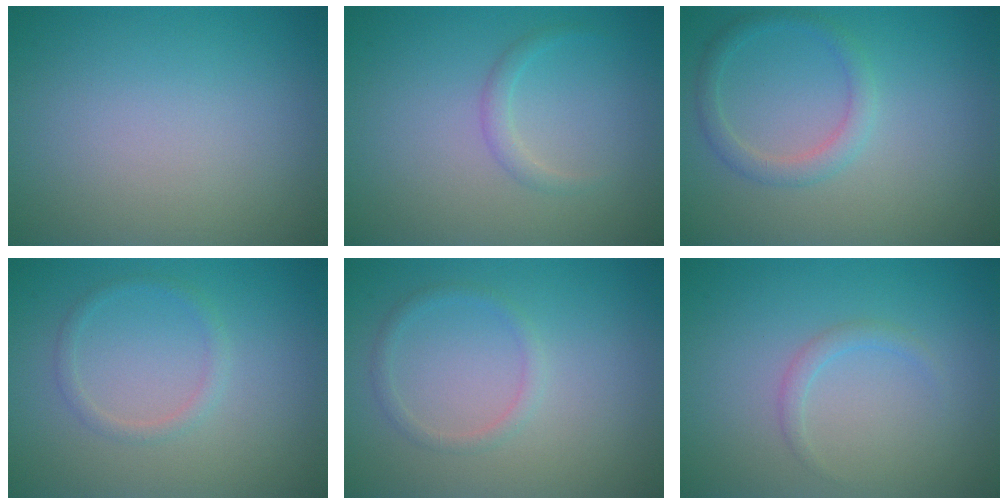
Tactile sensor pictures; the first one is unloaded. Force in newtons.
{"total": 1.1, "press": 1.1, "slide": 0.1}
{"total": 2.0, "press": 2.0, "slide": 0.1}
{"total": 1.3, "press": 1.2, "slide": 0.0}
{"total": 1.2, "press": 1.2, "slide": 0.0}
{"total": 1.1, "press": 1.1, "slide": 0.1}